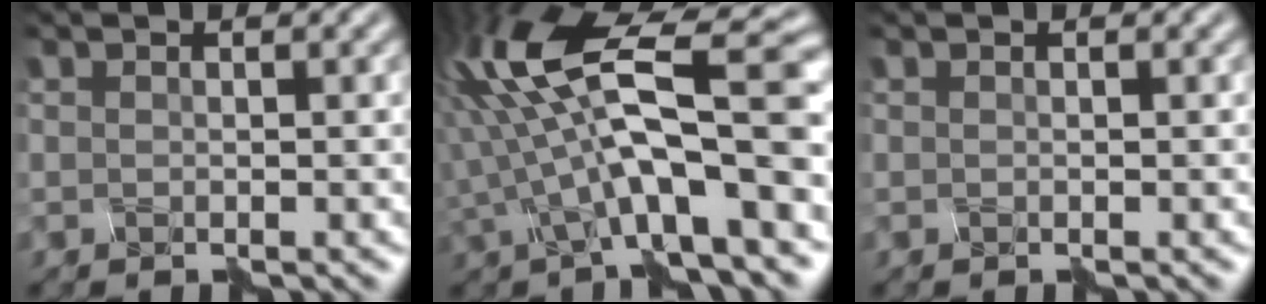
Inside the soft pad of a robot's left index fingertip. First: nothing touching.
{"total": 12.3, "force": [-0.7, 3.6, 11.7], "torque": [-0.204, 0.036, -0.017]}
{"total": 0.0}